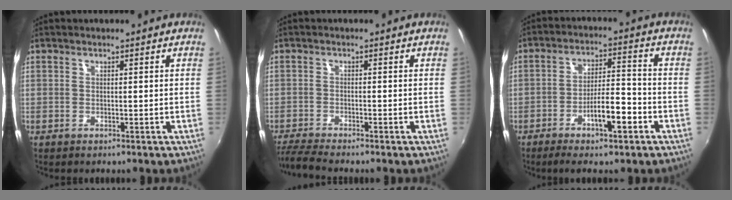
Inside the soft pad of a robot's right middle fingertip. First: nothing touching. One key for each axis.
{"total": 5.0, "fx": -4.6, "fy": -0.4, "fz": 1.8, "tx": -0.055, "ty": -0.022, "tz": -0.088}
{"total": 8.2, "fx": -4.3, "fy": 1.7, "fz": 6.8, "tx": -0.125, "ty": 0.006, "tz": -0.064}